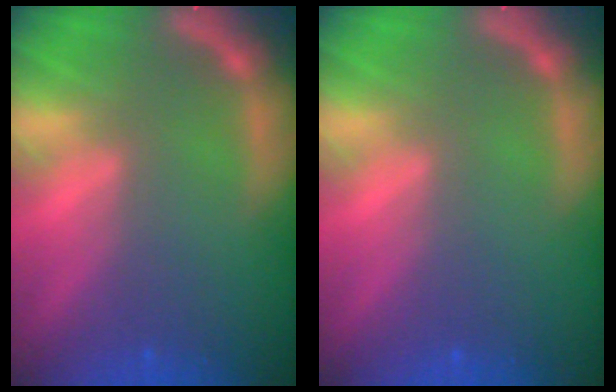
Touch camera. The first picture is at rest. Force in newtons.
{"total": 0.0}